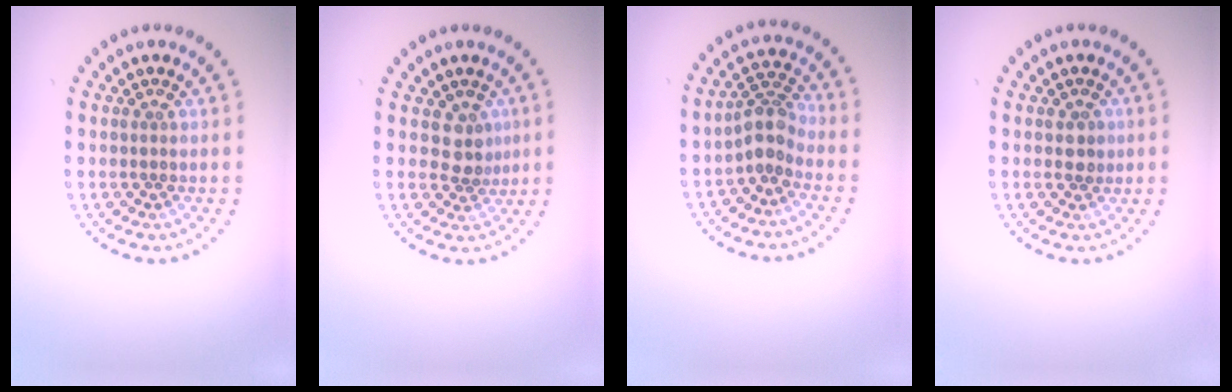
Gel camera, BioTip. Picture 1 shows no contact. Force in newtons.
{"total": 2.1, "press": 1.6, "slide": 1.3}
{"total": 2.7, "press": 2.0, "slide": 1.8}
{"total": 1.4, "press": 1.3, "slide": 0.4}